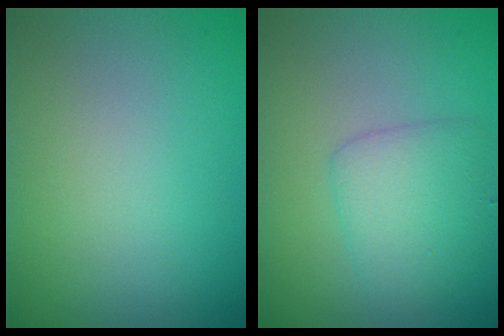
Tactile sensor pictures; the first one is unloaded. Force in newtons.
{"total": 3.3, "press": 3.3, "slide": 0.1}